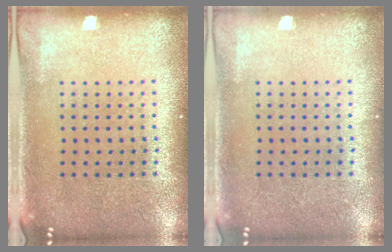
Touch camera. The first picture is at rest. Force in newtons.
{"total": 0.0}